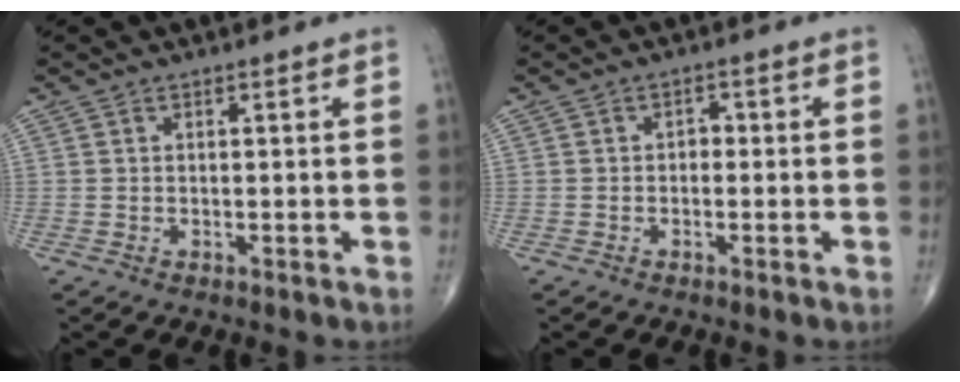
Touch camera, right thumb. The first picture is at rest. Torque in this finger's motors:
{"motor_torque": [0.13, 0.38, 0.39, 0.12, -0.04]}